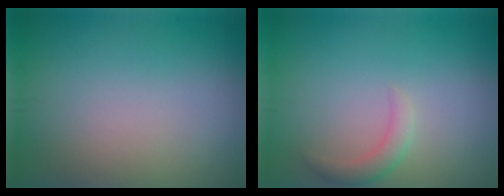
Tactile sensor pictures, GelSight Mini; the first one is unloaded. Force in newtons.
{"total": 1.6, "press": 1.6, "slide": 0.1}